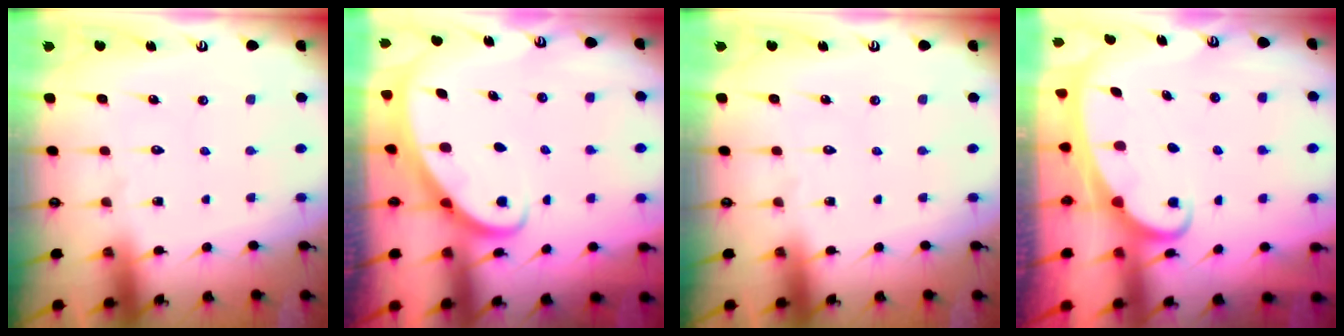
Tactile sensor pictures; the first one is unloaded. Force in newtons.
{"total": 2.4, "press": 2.4, "slide": 0.2}
{"total": 0.0}
{"total": 2.1, "press": 2.1, "slide": 0.2}